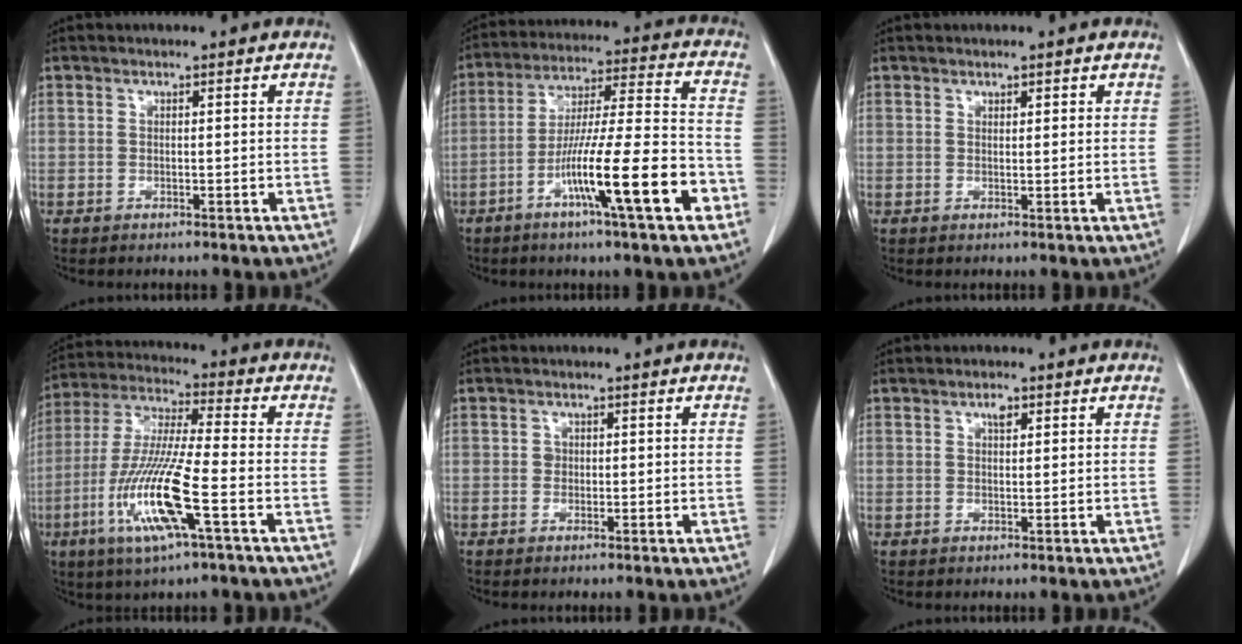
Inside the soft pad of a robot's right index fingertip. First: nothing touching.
{"total": 16.6, "force": [-7.1, 0.6, 15.0], "torque": [-0.255, -0.007, -0.120]}
{"total": 1.1, "force": [0.7, 0.3, 0.8], "torque": [-0.011, 0.001, 0.010]}
{"total": 14.5, "force": [-5.3, 0.5, 13.5], "torque": [-0.283, -0.018, -0.103]}
{"total": 0.9, "force": [-0.1, 0.8, 0.2], "torque": [0.001, 0.003, -0.001]}
{"total": 1.6, "force": [0.8, 0.7, 1.2], "torque": [-0.019, 0.000, 0.012]}